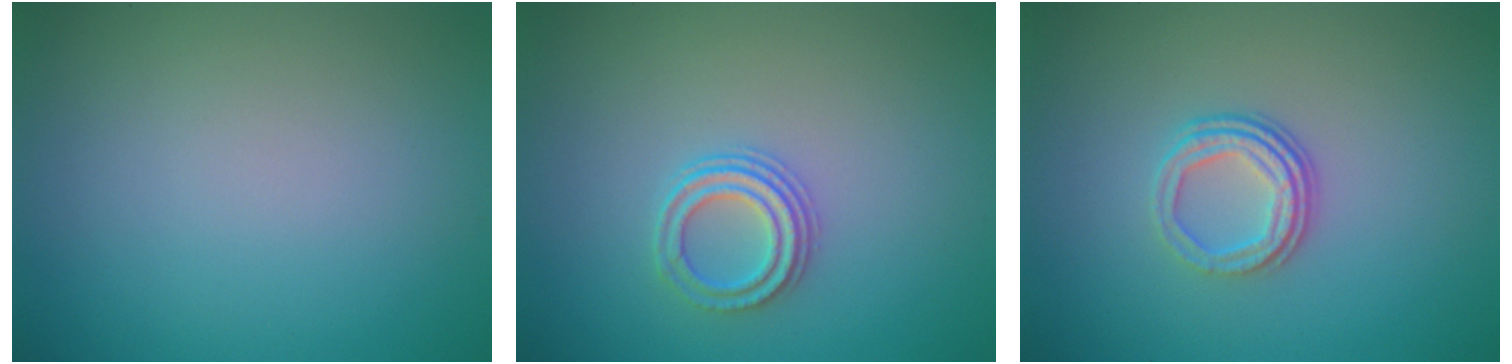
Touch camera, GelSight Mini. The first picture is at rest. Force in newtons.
{"total": 2.5, "press": 2.2, "slide": 1.2}
{"total": 3.3, "press": 2.4, "slide": 2.3}